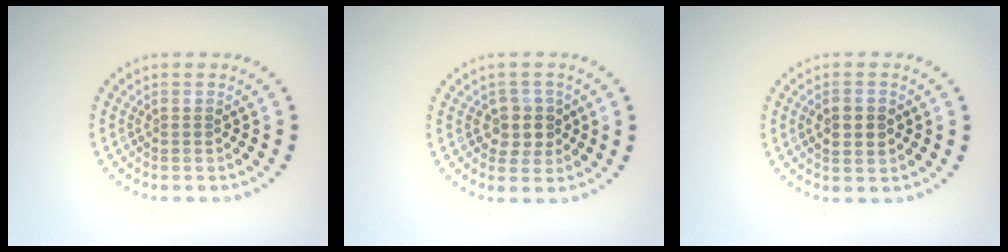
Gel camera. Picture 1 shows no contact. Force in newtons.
{"total": 2.5, "press": 2.2, "slide": 1.2}
{"total": 2.4, "press": 2.4, "slide": 0.2}